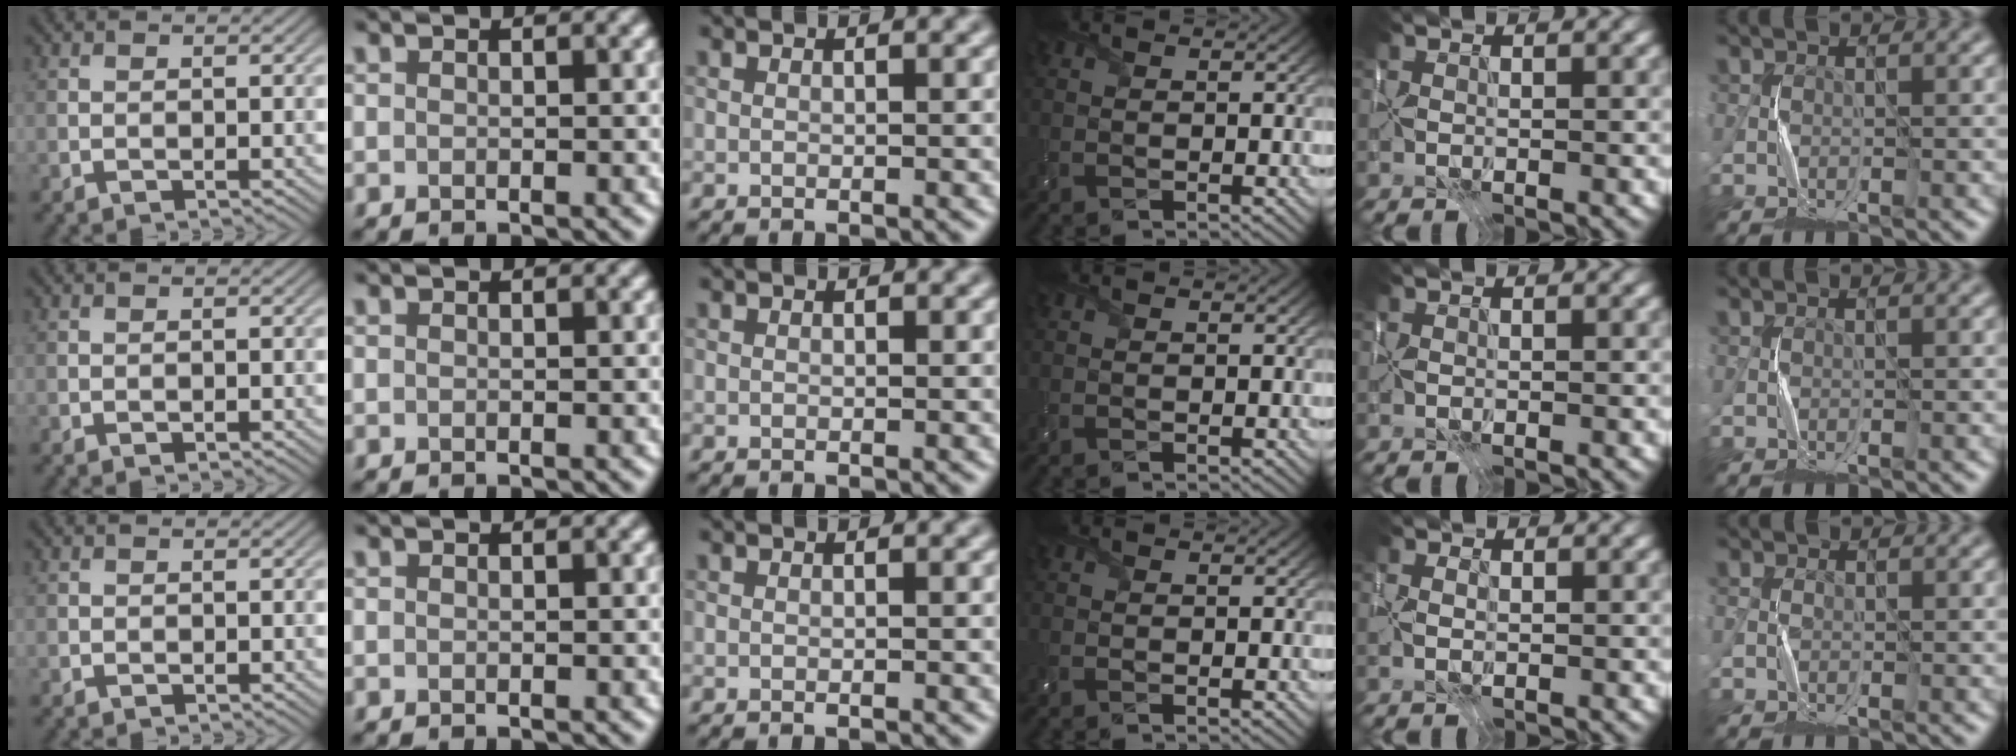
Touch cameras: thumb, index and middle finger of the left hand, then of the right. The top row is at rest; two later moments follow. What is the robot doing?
{"motion": "wrap", "object": "scarf"}